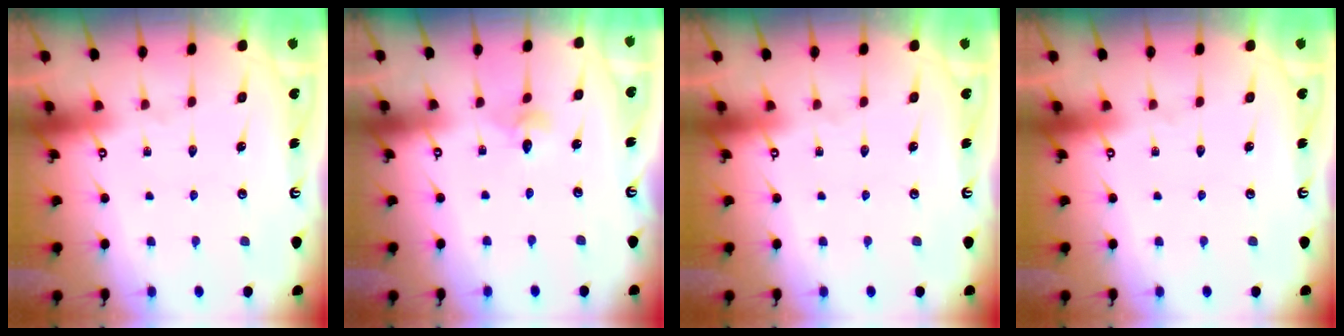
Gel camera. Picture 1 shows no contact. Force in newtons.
{"total": 2.4, "press": 2.4, "slide": 0.3}
{"total": 0.0}
{"total": 0.0}